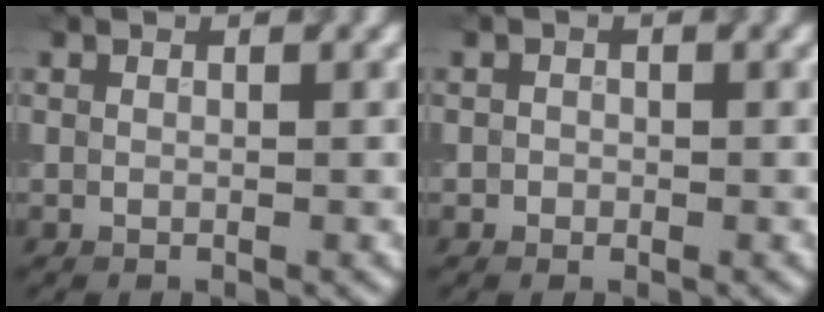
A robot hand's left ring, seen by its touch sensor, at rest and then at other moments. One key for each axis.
{"total": 0.6, "fx": -0.2, "fy": 0.6, "fz": 0.1, "tx": 0.004, "ty": -0.004, "tz": -0.004}